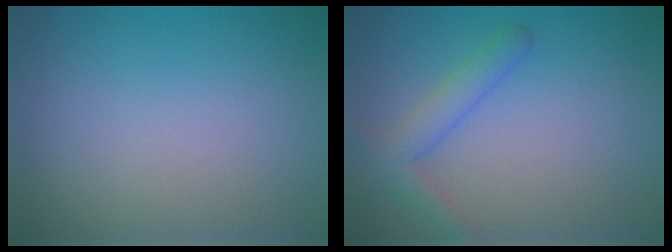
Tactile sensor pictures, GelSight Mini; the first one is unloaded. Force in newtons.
{"total": 2.3, "press": 2.3, "slide": 0.2}